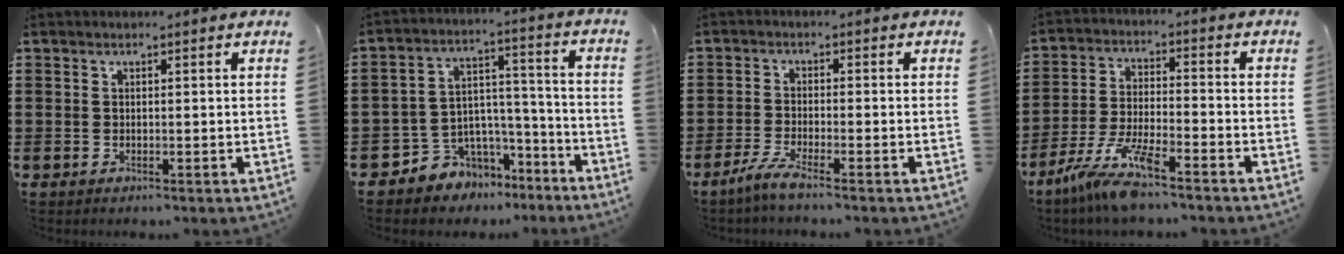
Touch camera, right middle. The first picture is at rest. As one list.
[{"total": 5.9, "force": [-4.4, 3.9, -0.4], "torque": [-0.014, 0.008, -0.086]}, {"total": 3.5, "force": [-2.5, -0.1, 2.3], "torque": [-0.060, -0.011, -0.051]}, {"total": 8.7, "force": [-6.9, 0.6, 5.1], "torque": [-0.118, -0.012, -0.138]}]